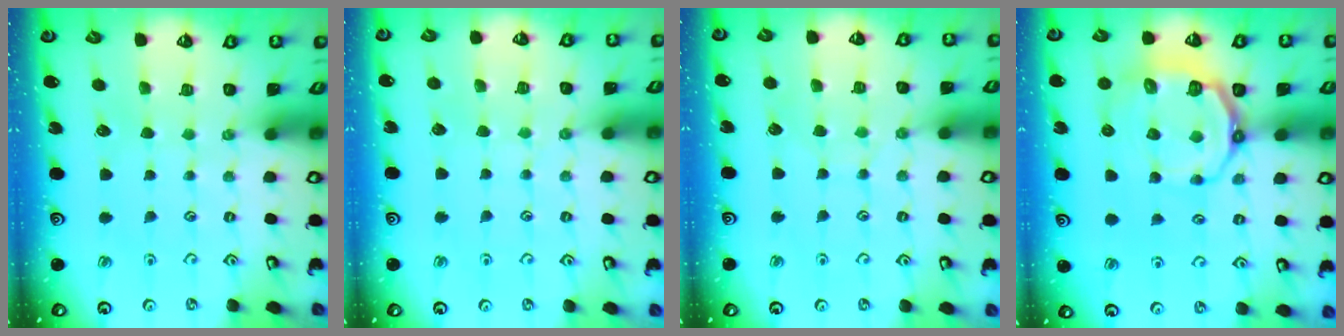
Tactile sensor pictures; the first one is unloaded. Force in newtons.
{"total": 2.9, "press": 2.9, "slide": 0.5}
{"total": 5.1, "press": 5.1, "slide": 0.5}
{"total": 11.7, "press": 11.2, "slide": 3.5}